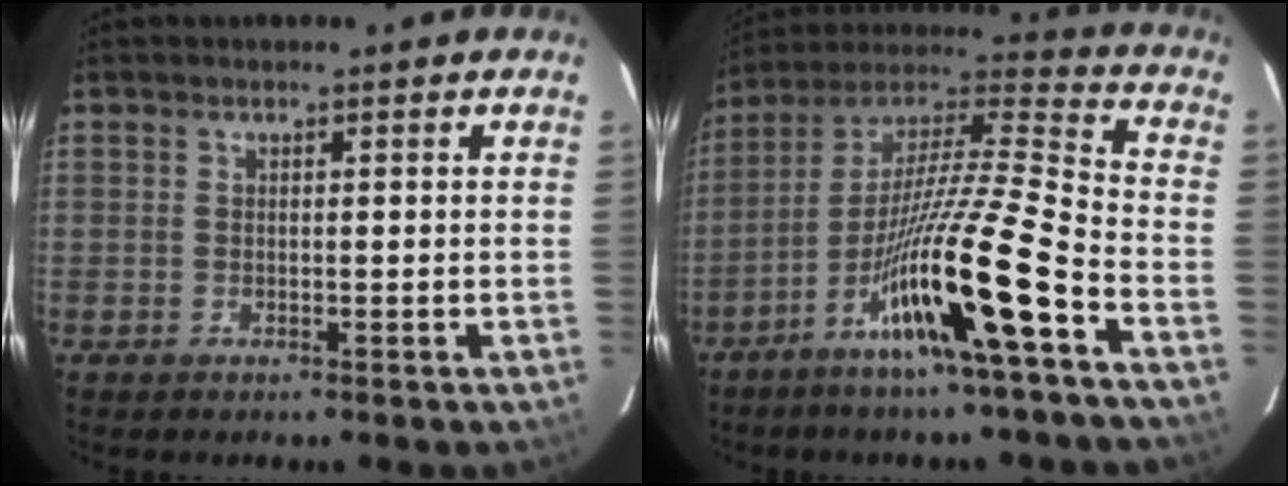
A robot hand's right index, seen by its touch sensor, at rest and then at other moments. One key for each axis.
{"total": 19.7, "fx": -10.2, "fy": 0.2, "fz": 16.9, "tx": -0.300, "ty": -0.029, "tz": -0.189}